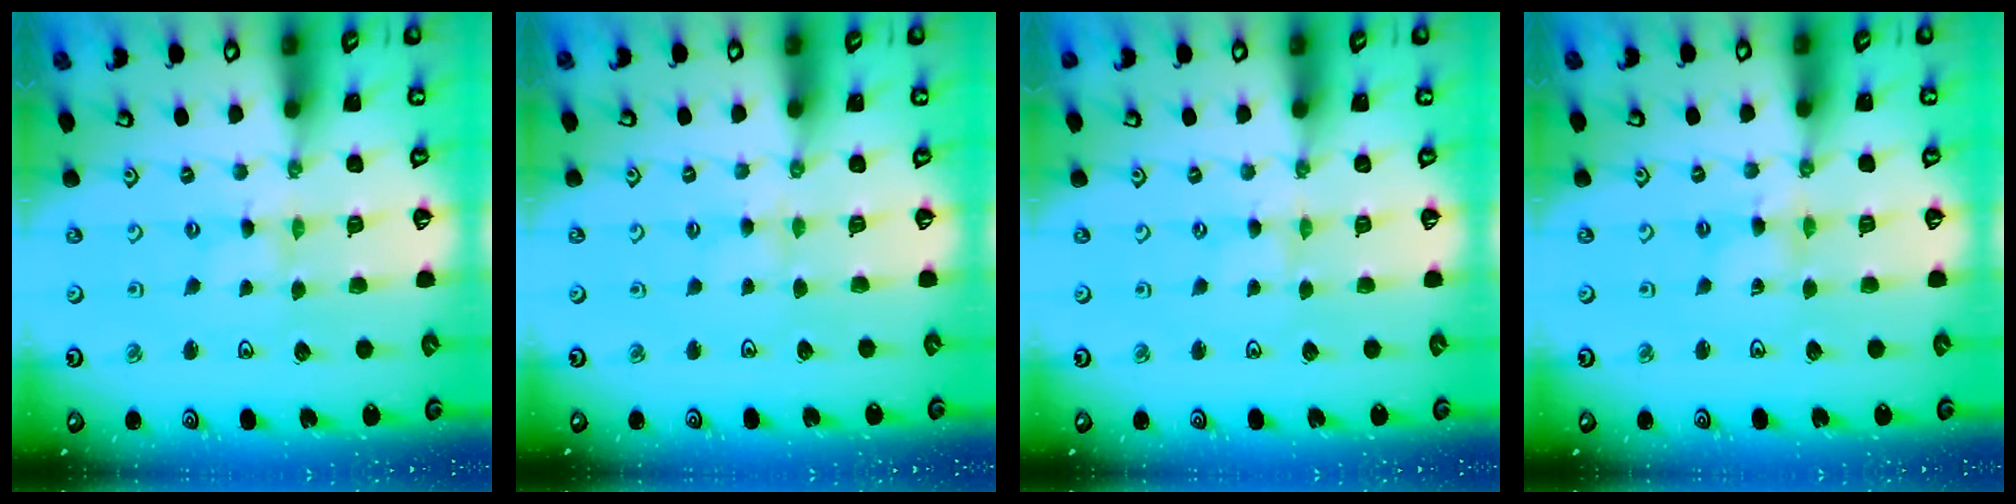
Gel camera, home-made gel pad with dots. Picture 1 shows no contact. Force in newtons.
{"total": 1.9, "press": 1.8, "slide": 0.4}
{"total": 0.7, "press": 0.6, "slide": 0.3}
{"total": 2.6, "press": 2.6, "slide": 0.4}